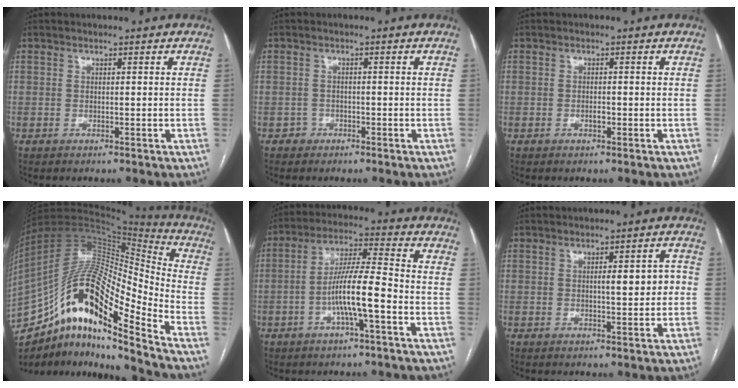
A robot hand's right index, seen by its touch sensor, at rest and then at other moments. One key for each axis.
{"total": 1.5, "fx": -0.9, "fy": 1.2, "fz": -0.2, "tx": 0.006, "ty": 0.008, "tz": -0.020}
{"total": 1.0, "fx": -0.4, "fy": 0.4, "fz": 0.9, "tx": -0.016, "ty": 0.001, "tz": -0.006}
{"total": 23.4, "fx": -13.8, "fy": 4.9, "fz": 18.3, "tx": -0.343, "ty": 0.020, "tz": -0.242}
{"total": 9.7, "fx": -3.2, "fy": 0.8, "fz": 9.2, "tx": -0.174, "ty": 0.013, "tz": -0.060}
{"total": 4.4, "fx": 0.0, "fy": 1.1, "fz": 4.2, "tx": -0.057, "ty": 0.010, "tz": 0.001}